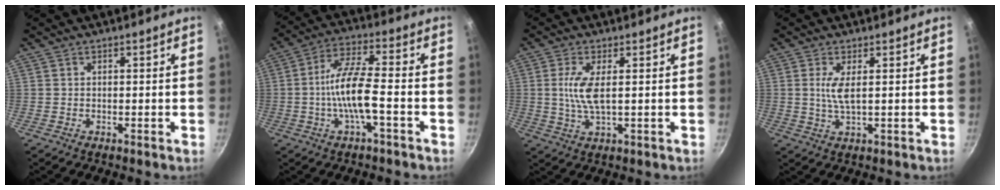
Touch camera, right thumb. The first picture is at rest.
{"total": 10.2, "force": [-2.8, 2.7, 9.5], "torque": [-0.184, 0.031, -0.062]}
{"total": 6.2, "force": [0.8, 1.9, 5.8], "torque": [-0.129, -0.002, 0.016]}
{"total": 4.0, "force": [0.8, 1.0, 3.8], "torque": [-0.084, -0.006, 0.018]}